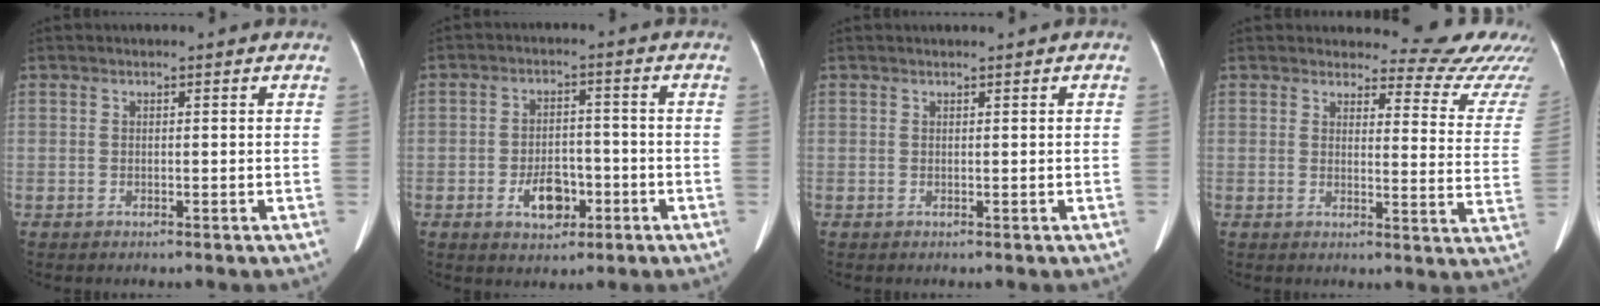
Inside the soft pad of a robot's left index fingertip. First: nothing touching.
{"total": 5.9, "force": [-2.6, 3.5, 4.0], "torque": [-0.070, 0.006, -0.037]}
{"total": 0.0}
{"total": 13.7, "force": [13.4, 2.6, 1.0], "torque": [0.026, -0.094, 0.115]}